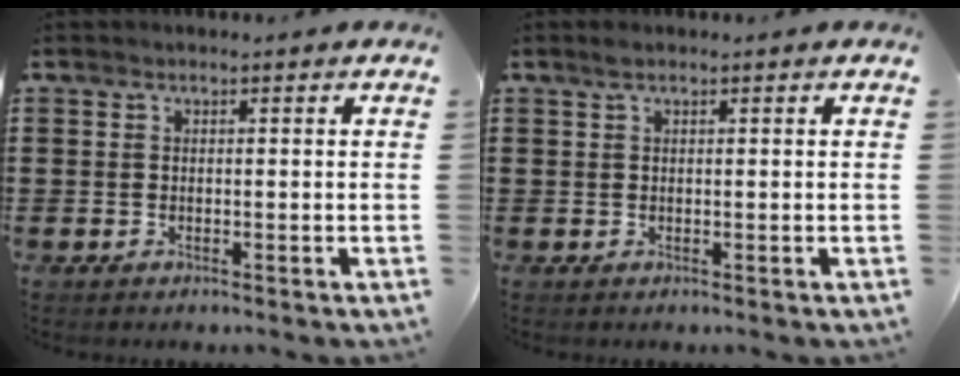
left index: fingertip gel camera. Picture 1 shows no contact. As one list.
[{"total": 0.9, "force": [0.6, 0.2, 0.7], "torque": [-0.015, 0.003, 0.010]}]